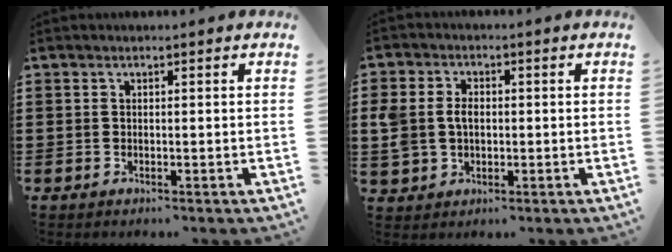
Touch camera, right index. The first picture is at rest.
{"total": 4.4, "force": [0.1, 3.5, 2.7], "torque": [-0.076, 0.008, -0.006]}